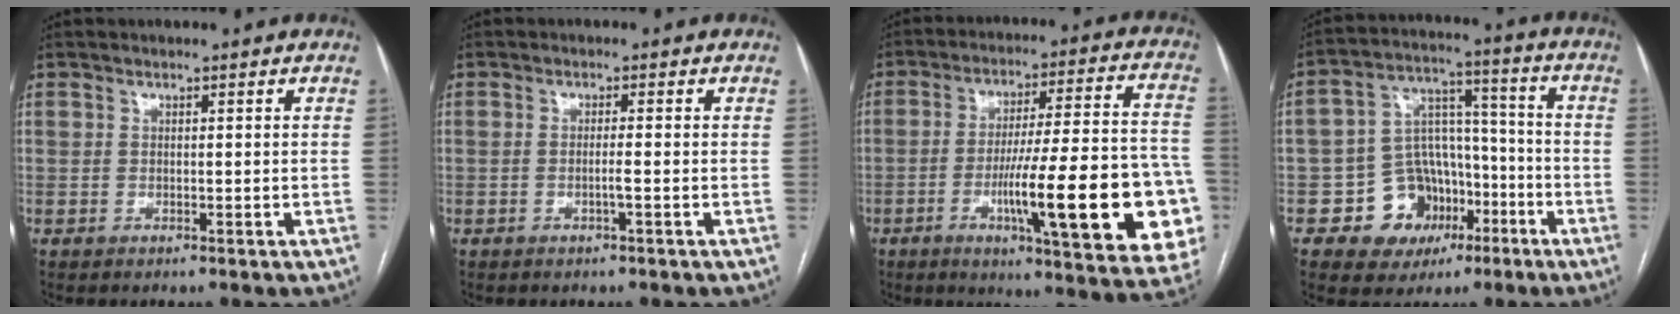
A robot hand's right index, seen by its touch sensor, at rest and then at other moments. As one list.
[{"total": 1.4, "force": [-0.5, -0.3, 1.3], "torque": [-0.025, -0.001, -0.011]}, {"total": 24.7, "force": [-7.1, 2.9, 23.5], "torque": [-0.263, 0.003, -0.092]}, {"total": 11.6, "force": [-5.0, 9.5, 4.6], "torque": [-0.059, 0.039, -0.070]}]